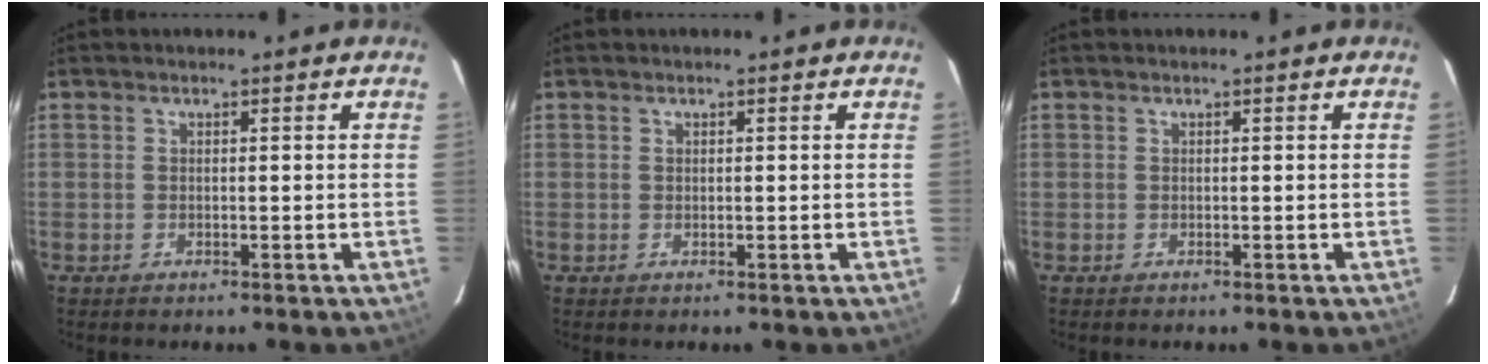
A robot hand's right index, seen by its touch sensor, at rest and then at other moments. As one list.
[{"total": 0.0}, {"total": 0.0}]